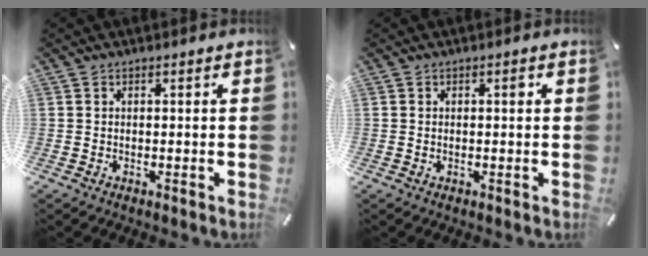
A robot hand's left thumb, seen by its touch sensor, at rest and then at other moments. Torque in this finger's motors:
{"motor_torque": [0.05, 0.33, -0.26, -0.16, 0.11]}